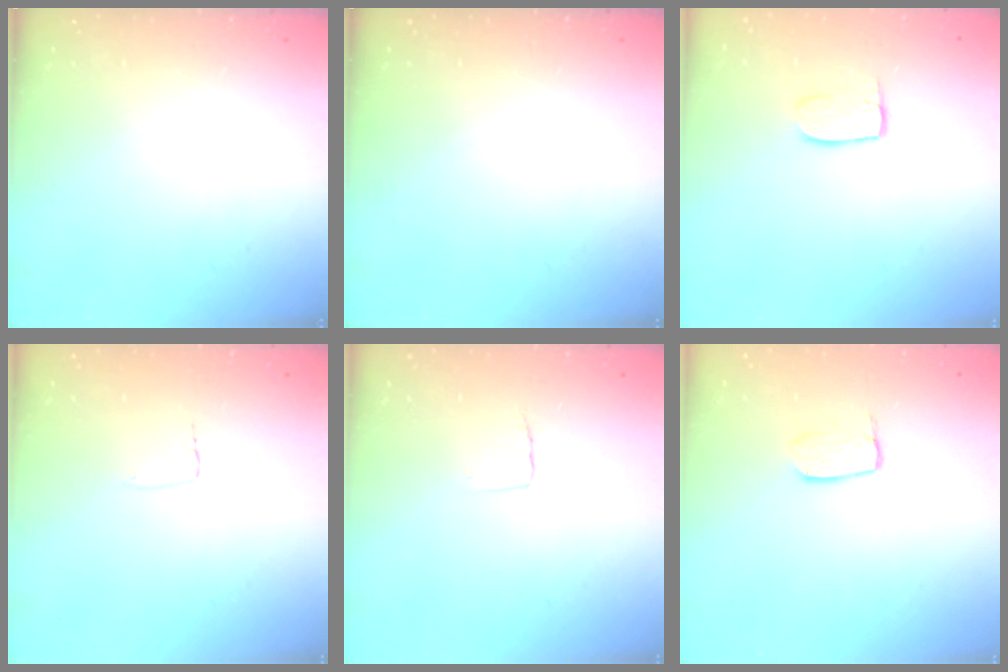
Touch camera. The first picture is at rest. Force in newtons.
{"total": 0.0}
{"total": 7.0, "press": 7.0, "slide": 0.3}
{"total": 2.6, "press": 2.6, "slide": 0.1}
{"total": 4.0, "press": 4.0, "slide": 0.2}
{"total": 5.5, "press": 5.5, "slide": 0.3}